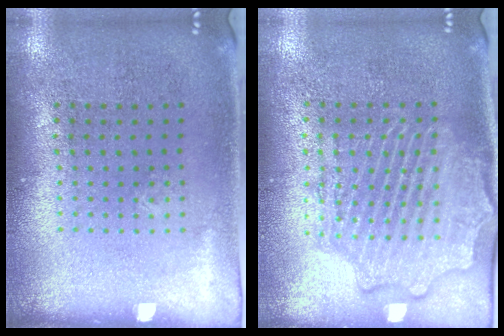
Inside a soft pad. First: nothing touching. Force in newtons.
{"total": 2.3, "press": 2.3, "slide": 0.3}